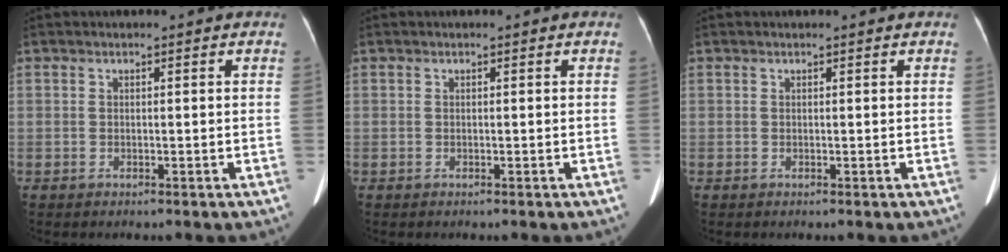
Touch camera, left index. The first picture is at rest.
{"total": 0.0}
{"total": 1.3, "force": [1.2, 0.1, 0.5], "torque": [-0.009, 0.012, 0.015]}